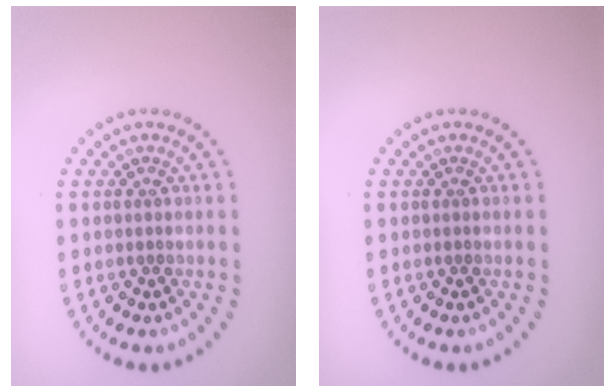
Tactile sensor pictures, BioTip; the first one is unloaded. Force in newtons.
{"total": 0.0}